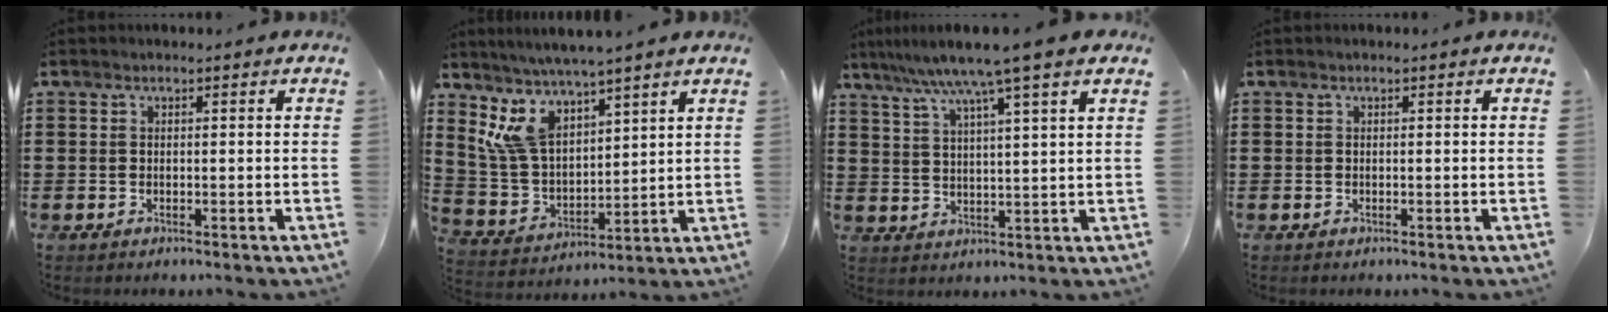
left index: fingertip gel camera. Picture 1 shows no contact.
{"total": 9.1, "force": [6.5, 3.6, 5.3], "torque": [-0.139, -0.021, 0.120]}
{"total": 7.8, "force": [5.9, -0.9, 5.1], "torque": [-0.117, -0.025, 0.096]}
{"total": 0.0}